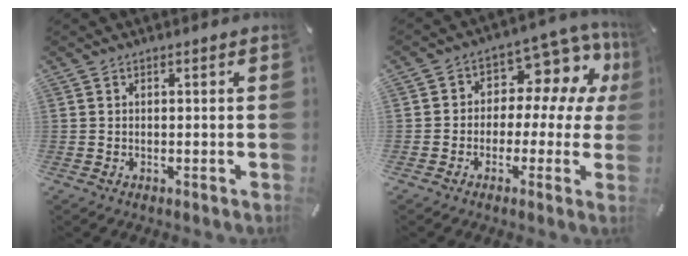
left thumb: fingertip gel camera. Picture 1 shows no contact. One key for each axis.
{"total": 9.4, "fx": 2.6, "fy": 7.1, "fz": 5.6, "tx": -0.078, "ty": -0.020, "tz": 0.047}